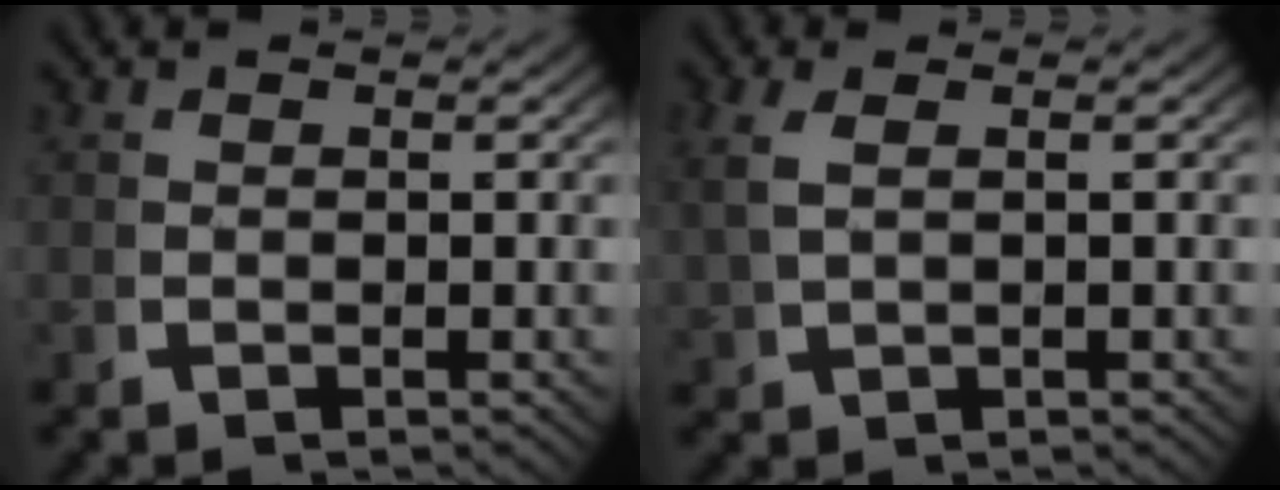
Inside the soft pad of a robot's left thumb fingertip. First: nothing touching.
{"total": 1.9, "force": [0.8, 0.6, 1.7], "torque": [-0.045, 0.006, 0.024]}